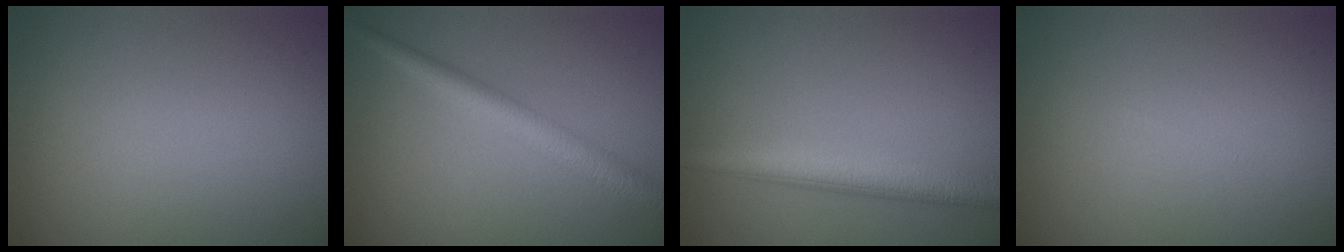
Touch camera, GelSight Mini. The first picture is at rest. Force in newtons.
{"total": 3.4, "press": 3.4, "slide": 0.2}
{"total": 4.3, "press": 4.3, "slide": 0.1}
{"total": 0.0}